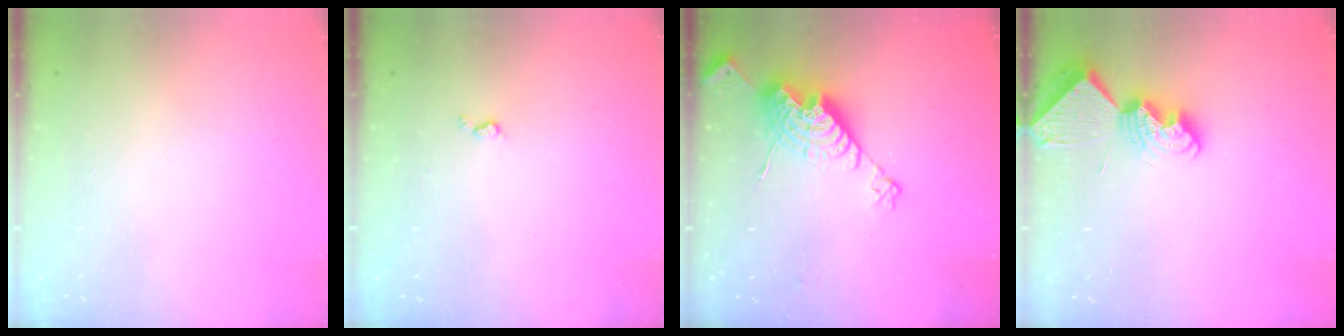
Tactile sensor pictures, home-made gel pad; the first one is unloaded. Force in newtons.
{"total": 3.2, "press": 3.1, "slide": 0.6}
{"total": 14.2, "press": 14.2, "slide": 1.2}
{"total": 8.3, "press": 8.2, "slide": 0.9}